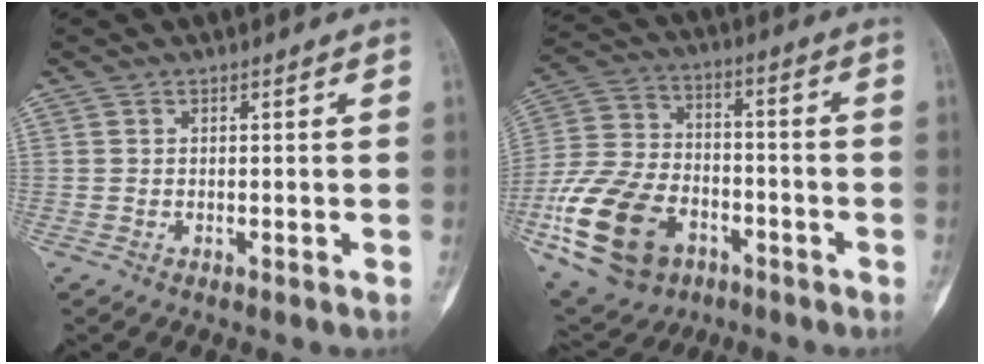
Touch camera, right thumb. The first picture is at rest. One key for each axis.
{"total": 20.5, "fx": -8.0, "fy": 13.9, "fz": 12.8, "tx": -0.248, "ty": 0.035, "tz": -0.136}